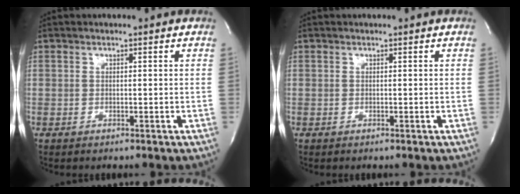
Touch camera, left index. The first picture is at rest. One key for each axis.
{"total": 0.0}